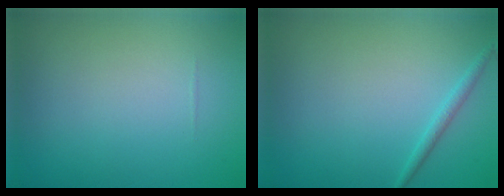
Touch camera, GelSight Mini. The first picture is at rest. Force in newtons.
{"total": 1.1, "press": 1.0, "slide": 0.1}